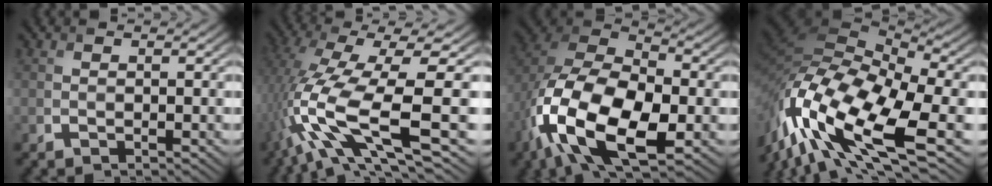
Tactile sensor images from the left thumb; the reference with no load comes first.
{"total": 15.1, "force": [-2.8, 3.6, 14.3], "torque": [-0.307, -0.003, -0.036]}
{"total": 17.8, "force": [-6.9, 9.5, 13.4], "torque": [-0.293, -0.034, -0.127]}
{"total": 18.5, "force": [-7.9, 7.5, 15.0], "torque": [-0.349, -0.046, -0.129]}